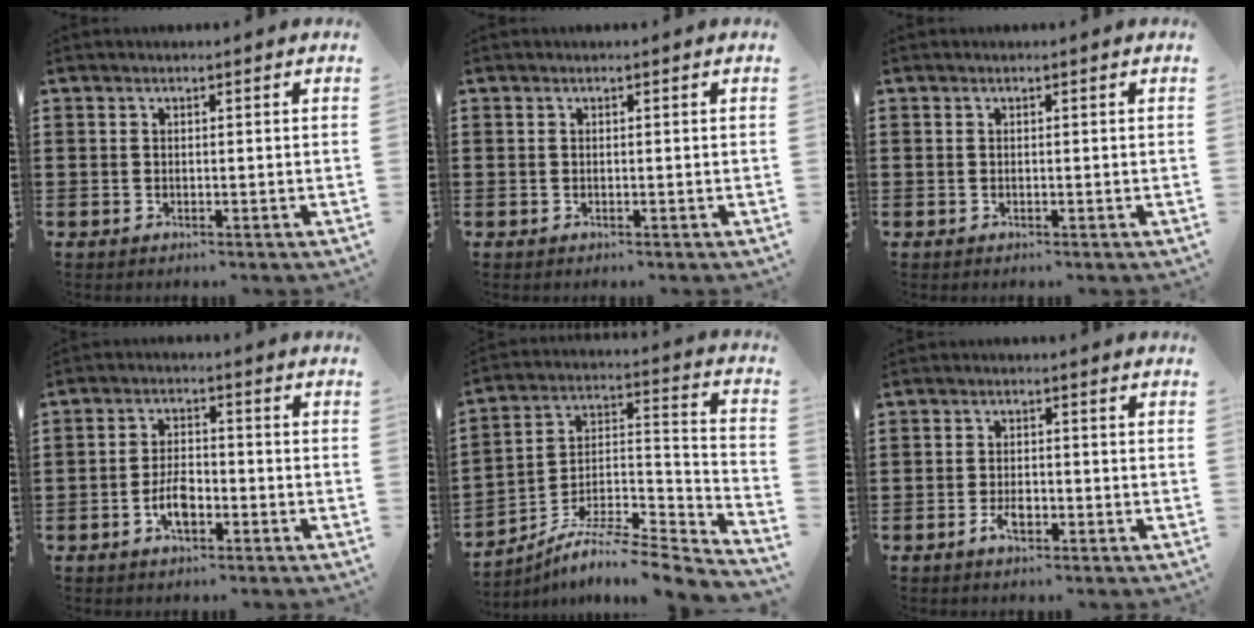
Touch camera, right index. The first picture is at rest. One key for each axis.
{"total": 0.0}
{"total": 0.0}
{"total": 4.8, "fx": -2.0, "fy": 2.2, "fz": 3.8, "tx": -0.086, "ty": -0.002, "tz": -0.040}
{"total": 7.2, "fx": -6.2, "fy": 1.4, "fz": 3.3, "tx": -0.061, "ty": -0.002, "tz": -0.126}
{"total": 2.8, "fx": -1.3, "fy": 1.2, "fz": 2.1, "tx": -0.045, "ty": 0.001, "tz": -0.027}